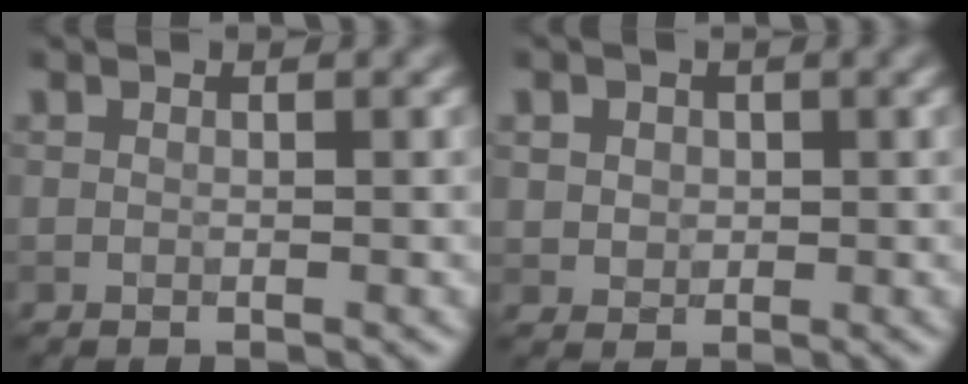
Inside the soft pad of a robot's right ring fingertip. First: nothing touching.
{"total": 2.7, "force": [1.1, 2.2, 1.1], "torque": [-0.031, 0.005, 0.027]}